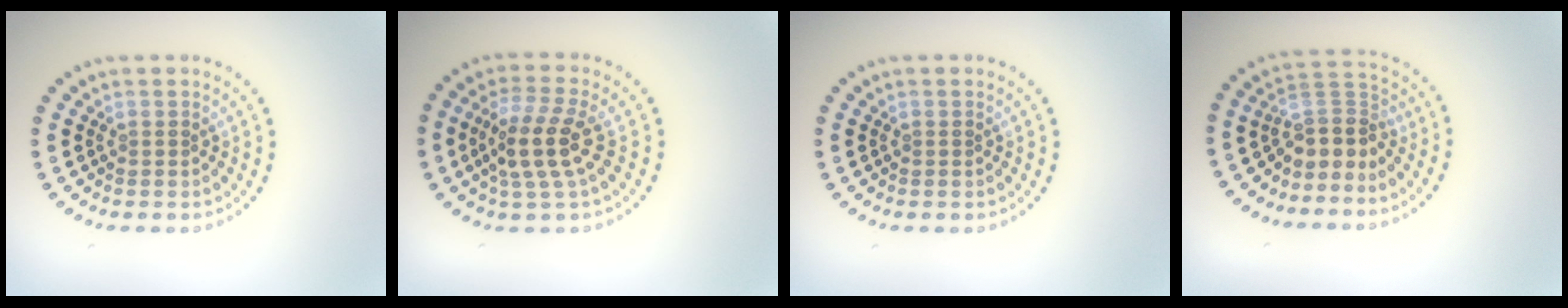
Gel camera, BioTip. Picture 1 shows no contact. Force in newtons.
{"total": 4.2, "press": 3.7, "slide": 2.0}
{"total": 0.0}
{"total": 3.6, "press": 2.7, "slide": 2.4}